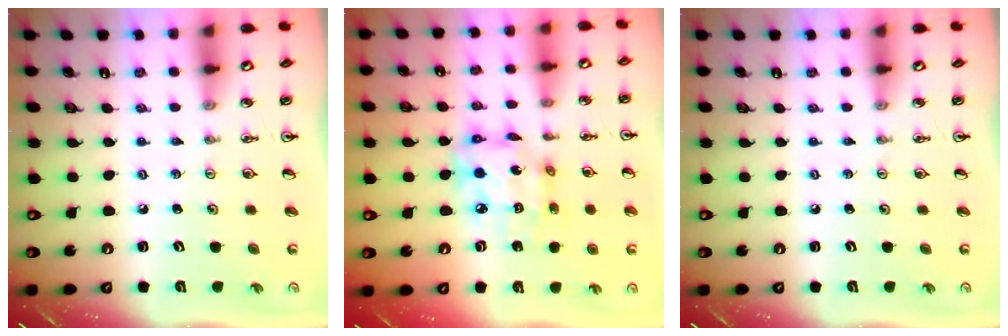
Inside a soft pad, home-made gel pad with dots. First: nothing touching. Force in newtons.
{"total": 13.3, "press": 13.2, "slide": 1.3}
{"total": 0.0}